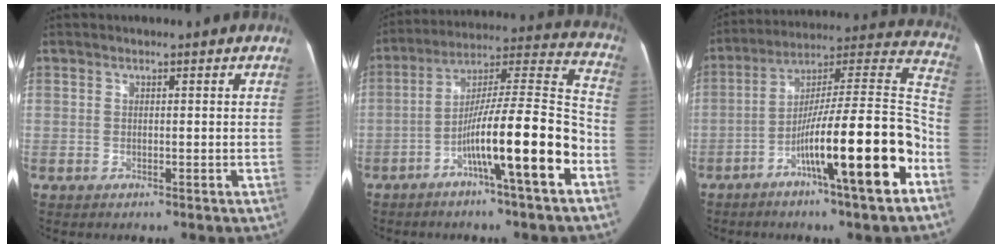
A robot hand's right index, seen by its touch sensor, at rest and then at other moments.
{"total": 16.3, "force": [-6.9, 0.2, 14.8], "torque": [-0.239, 0.014, -0.115]}
{"total": 21.1, "force": [-9.1, 0.5, 19.1], "torque": [-0.267, 0.004, -0.149]}